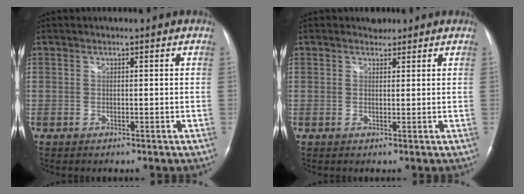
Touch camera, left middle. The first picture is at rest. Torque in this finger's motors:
{"motor_torque": [0.04, 0.02, -0.03, 0.01]}